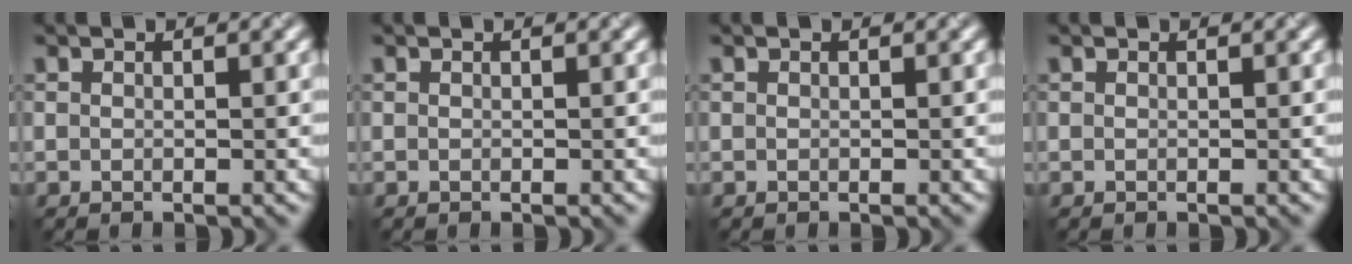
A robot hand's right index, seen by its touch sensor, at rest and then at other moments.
{"total": 0.0}
{"total": 0.0}
{"total": 0.0}